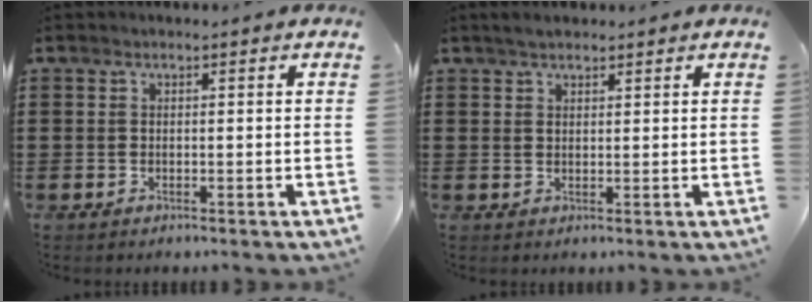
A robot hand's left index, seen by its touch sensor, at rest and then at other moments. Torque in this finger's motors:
{"motor_torque": [0.94, -0.50, 0.20, 0.01]}